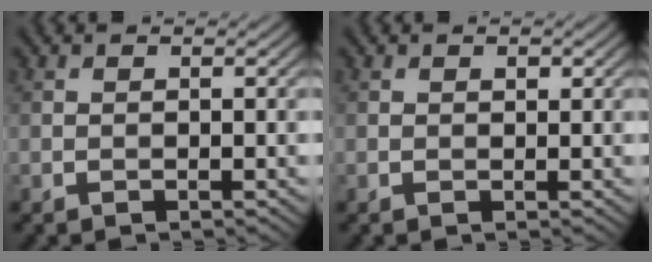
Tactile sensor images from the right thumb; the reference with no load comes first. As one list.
[{"total": 0.6, "force": [0.3, 0.3, 0.4], "torque": [-0.005, -0.001, 0.004]}]